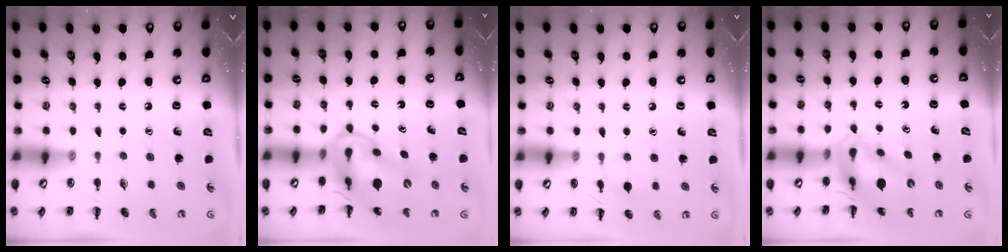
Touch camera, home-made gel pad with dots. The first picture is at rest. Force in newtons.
{"total": 13.4, "press": 12.7, "slide": 4.3}
{"total": 5.8, "press": 5.5, "slide": 1.8}
{"total": 11.2, "press": 10.7, "slide": 3.4}